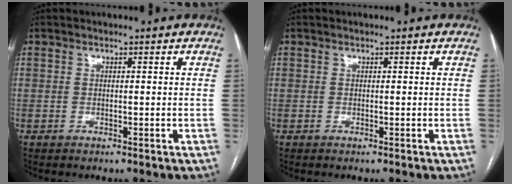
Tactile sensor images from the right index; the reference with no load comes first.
{"total": 0.0}